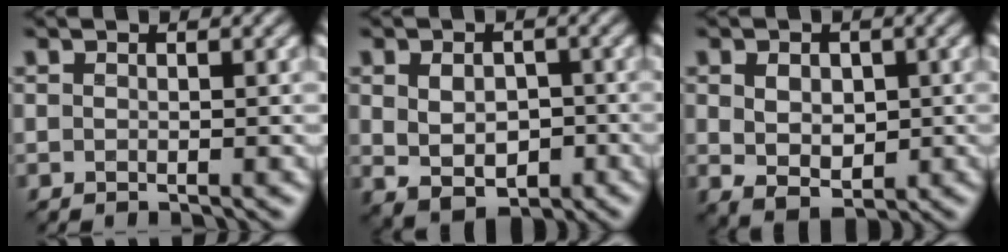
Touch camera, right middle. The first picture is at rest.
{"total": 4.2, "force": [-0.5, 3.0, 2.9], "torque": [-0.052, -0.006, -0.001]}
{"total": 3.4, "force": [0.0, 2.5, 2.4], "torque": [-0.044, 0.000, 0.006]}